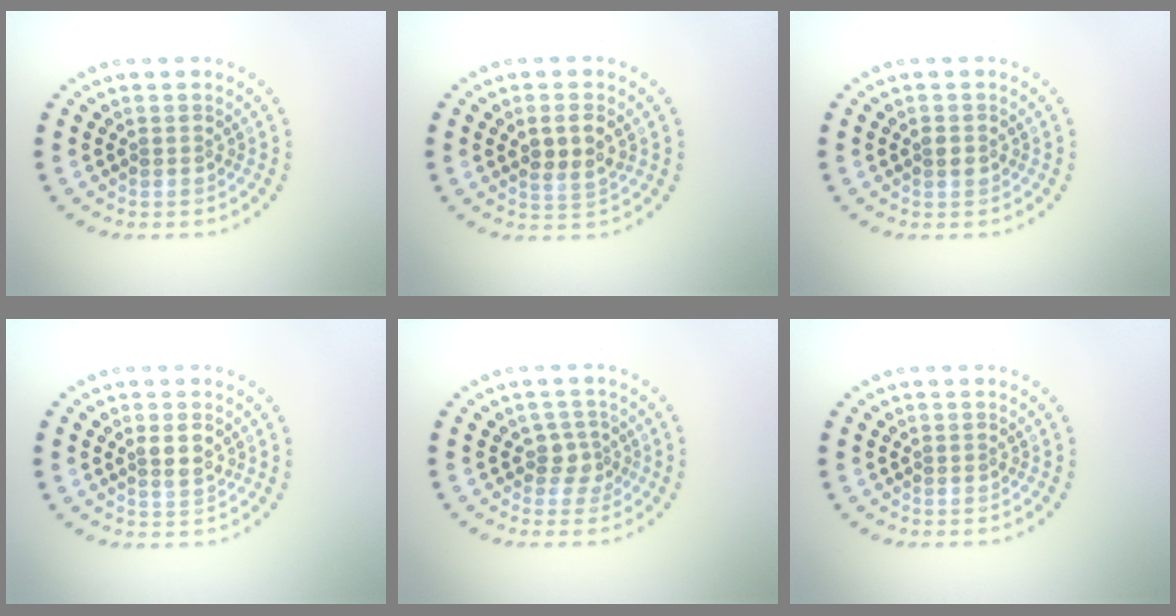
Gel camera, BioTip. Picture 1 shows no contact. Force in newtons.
{"total": 2.8, "press": 2.7, "slide": 0.7}
{"total": 1.0, "press": 1.0, "slide": 0.1}
{"total": 1.7, "press": 1.6, "slide": 0.5}
{"total": 1.8, "press": 1.4, "slide": 1.2}
{"total": 0.0}